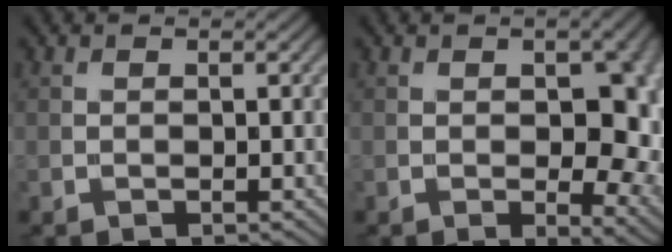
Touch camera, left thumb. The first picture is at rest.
{"total": 7.9, "force": [0.1, 3.6, 7.0], "torque": [-0.087, -0.008, 0.013]}